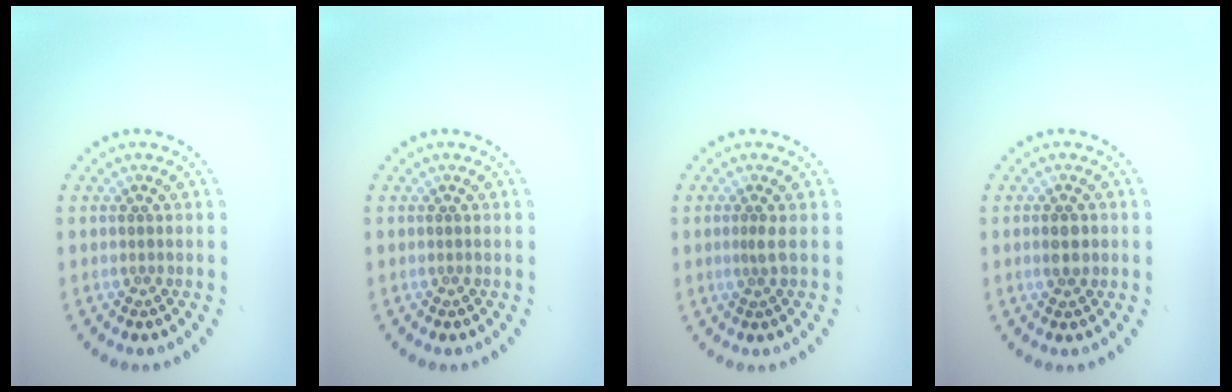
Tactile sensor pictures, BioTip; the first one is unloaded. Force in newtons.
{"total": 0.0}
{"total": 0.7, "press": 0.3, "slide": 0.6}
{"total": 2.0, "press": 2.0, "slide": 0.2}